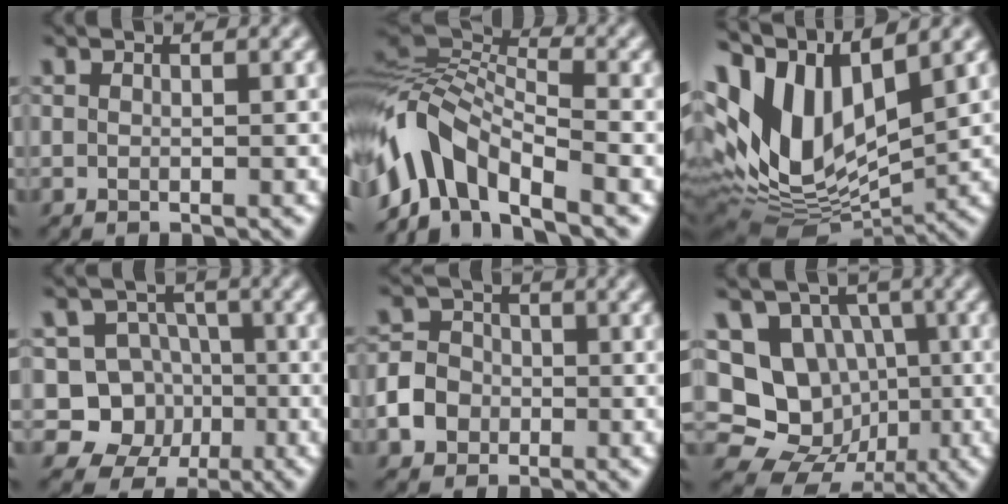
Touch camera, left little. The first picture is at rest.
{"total": 8.4, "force": [-5.1, 3.7, 5.5], "torque": [-0.095, 0.016, -0.112]}
{"total": 13.2, "force": [4.1, 7.0, 10.4], "torque": [-0.224, 0.006, 0.074]}
{"total": 7.5, "force": [-1.7, 6.9, 2.2], "torque": [-0.027, 0.016, -0.059]}
{"total": 3.9, "force": [-1.4, 3.3, 1.4], "torque": [-0.022, 0.002, -0.035]}
{"total": 14.3, "force": [-0.9, 13.2, 5.4], "torque": [-0.132, 0.029, -0.022]}